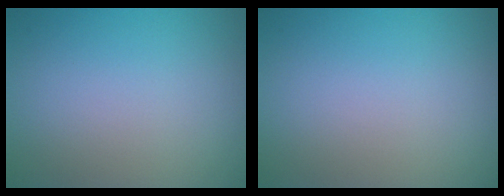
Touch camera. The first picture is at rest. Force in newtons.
{"total": 0.0}